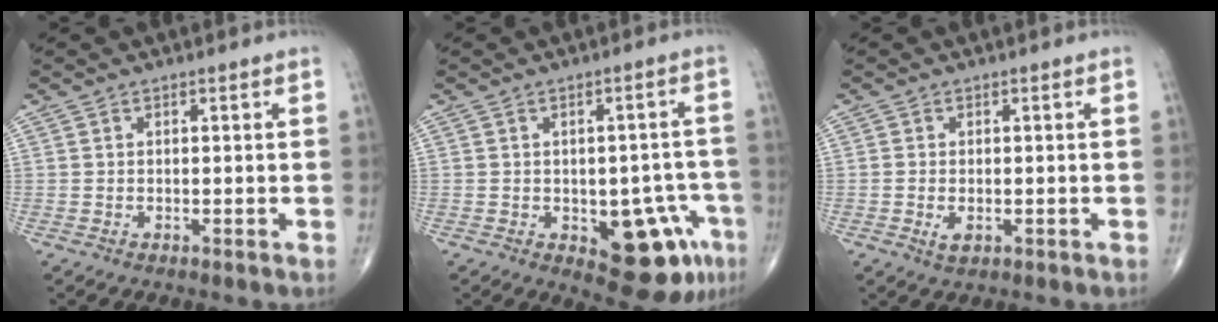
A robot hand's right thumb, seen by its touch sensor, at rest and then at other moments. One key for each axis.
{"total": 12.4, "fx": -4.9, "fy": 6.0, "fz": 9.7, "tx": -0.073, "ty": 0.022, "tz": -0.051}
{"total": 2.3, "fx": -0.6, "fy": 1.3, "fz": 1.8, "tx": -0.032, "ty": -0.003, "tz": -0.011}